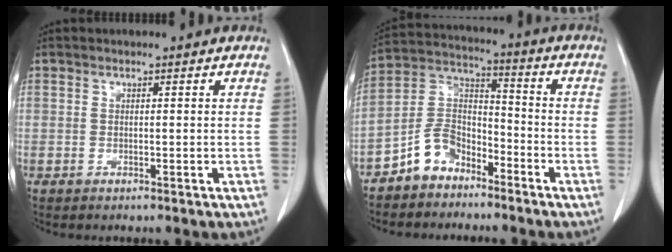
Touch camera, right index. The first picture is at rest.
{"total": 8.0, "force": [-5.8, 4.8, 2.9], "torque": [-0.061, 0.024, -0.115]}